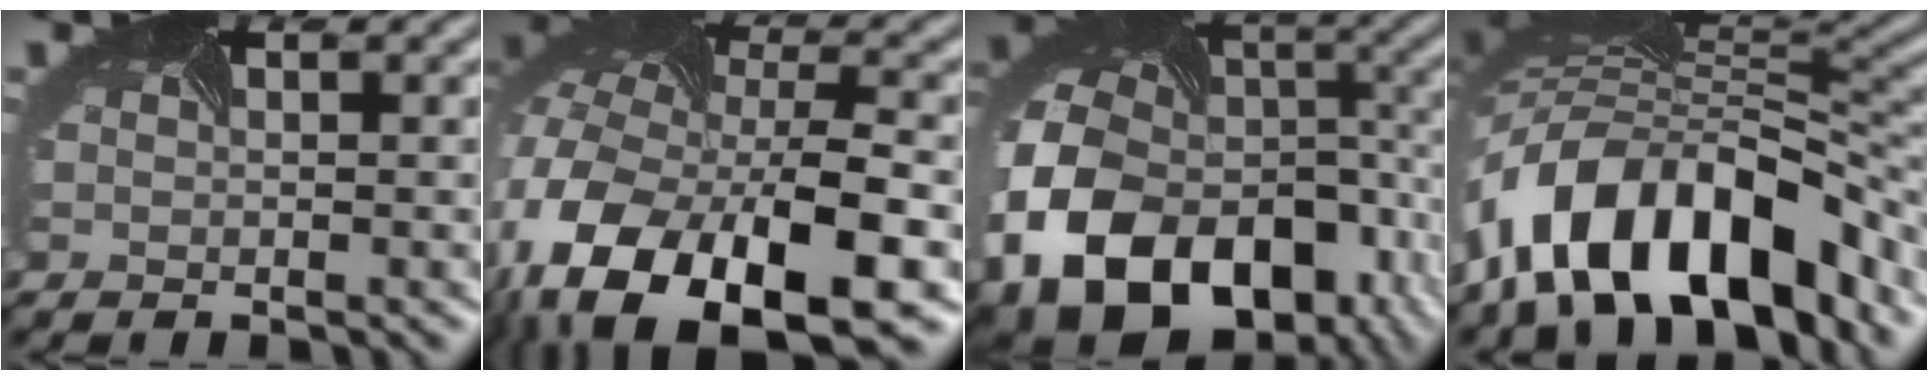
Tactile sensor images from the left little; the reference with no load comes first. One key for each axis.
{"total": 17.2, "fx": -8.3, "fy": 9.4, "fz": 11.7, "tx": -0.231, "ty": -0.043, "tz": -0.097}
{"total": 18.6, "fx": -7.8, "fy": 13.6, "fz": 10.1, "tx": -0.238, "ty": -0.044, "tz": -0.111}
{"total": 13.2, "fx": -6.6, "fy": 6.6, "fz": 9.3, "tx": -0.159, "ty": 0.024, "tz": -0.121}